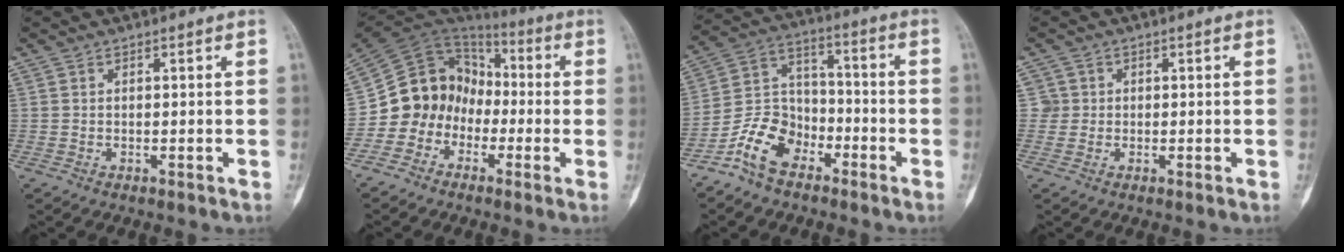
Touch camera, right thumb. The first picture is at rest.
{"total": 13.4, "force": [-4.4, 11.8, 4.6], "torque": [-0.052, 0.086, -0.086]}
{"total": 10.7, "force": [-6.8, 6.7, 4.8], "torque": [-0.077, 0.063, -0.142]}
{"total": 2.1, "force": [0.3, 2.0, -0.2], "torque": [0.023, 0.006, 0.000]}